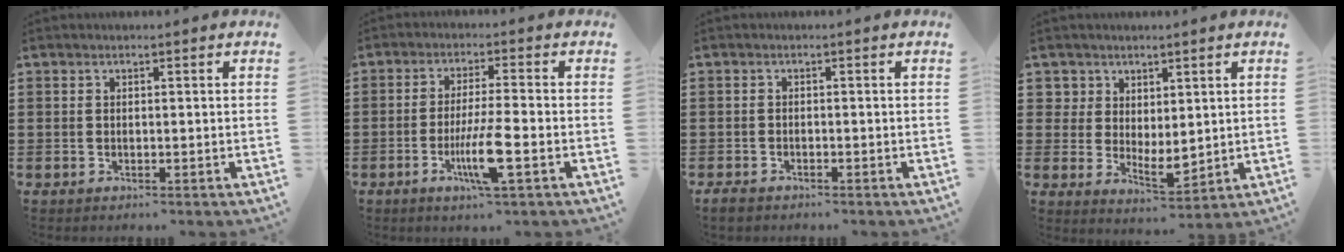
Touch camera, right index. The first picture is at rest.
{"total": 7.6, "force": [-2.6, 0.6, 7.1], "torque": [-0.141, -0.020, -0.051]}
{"total": 1.2, "force": [-1.1, 0.5, 0.2], "torque": [-0.006, 0.001, -0.023]}
{"total": 4.6, "force": [2.6, 3.4, 1.6], "torque": [-0.042, -0.004, 0.050]}